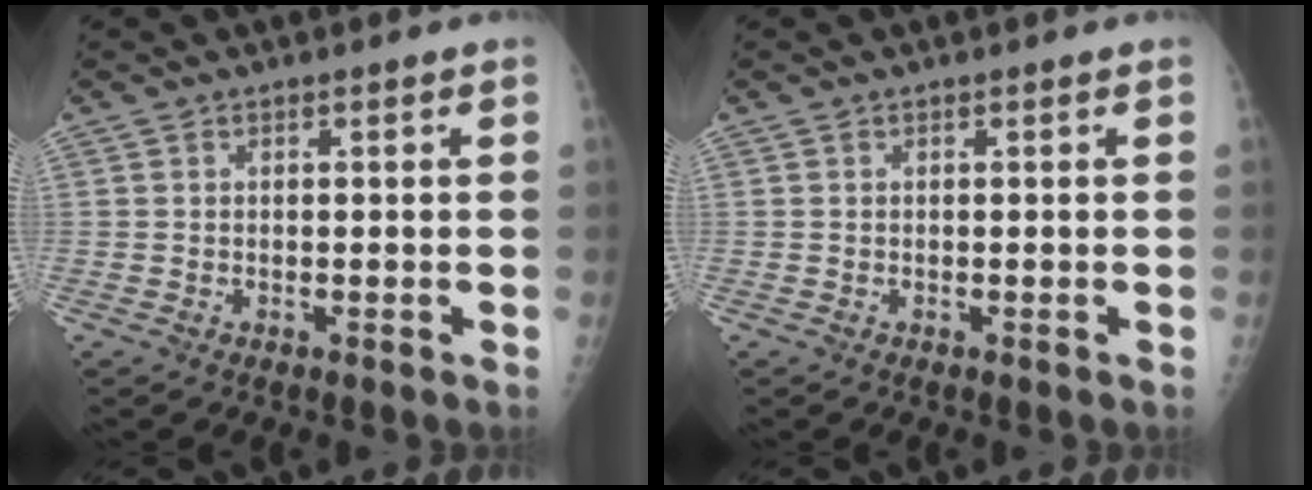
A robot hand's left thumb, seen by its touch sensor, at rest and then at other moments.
{"total": 0.0}